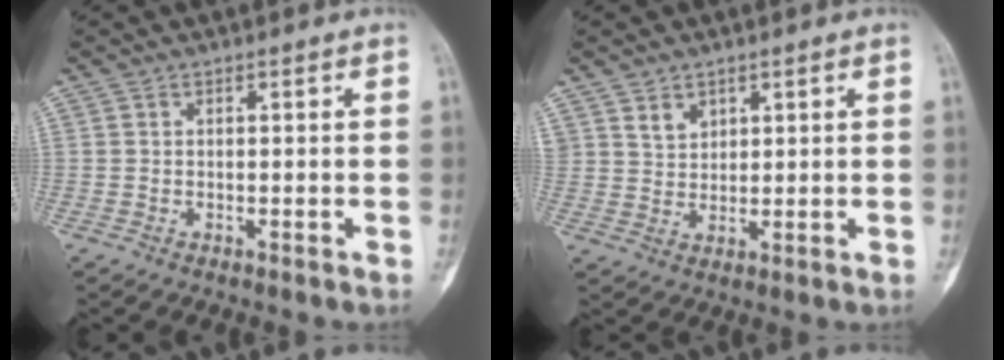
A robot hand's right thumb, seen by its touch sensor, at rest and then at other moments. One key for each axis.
{"total": 3.6, "fx": 2.3, "fy": 2.4, "fz": 1.2, "tx": -0.006, "ty": -0.020, "tz": 0.049}